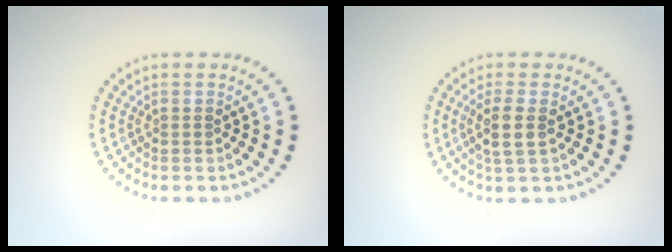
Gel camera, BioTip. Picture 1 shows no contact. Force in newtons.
{"total": 2.4, "press": 2.1, "slide": 1.1}